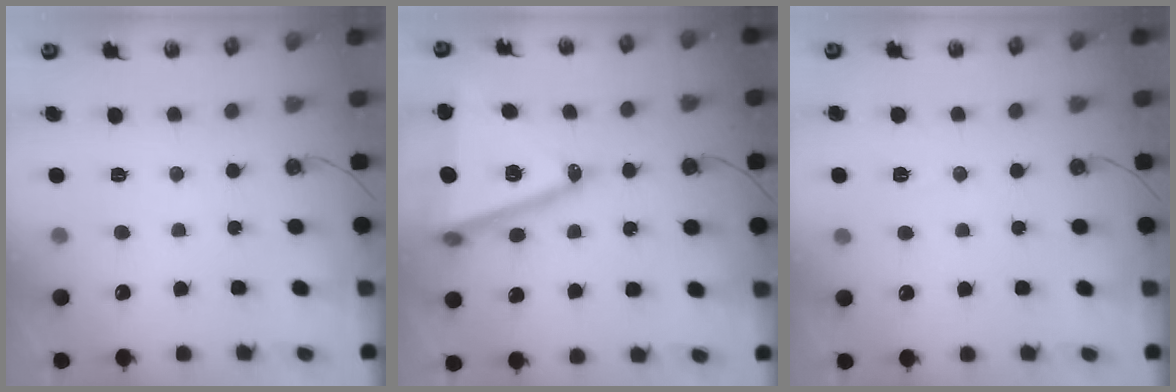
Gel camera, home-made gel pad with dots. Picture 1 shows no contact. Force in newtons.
{"total": 19.8, "press": 19.4, "slide": 3.8}
{"total": 5.5, "press": 3.2, "slide": 4.5}